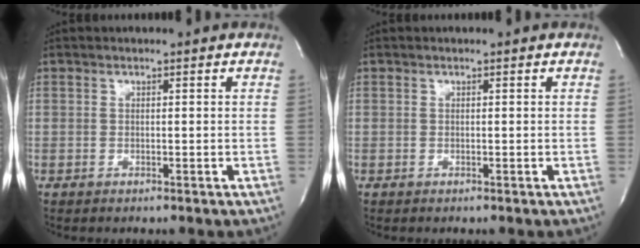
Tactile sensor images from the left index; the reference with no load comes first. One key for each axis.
{"total": 0.0}